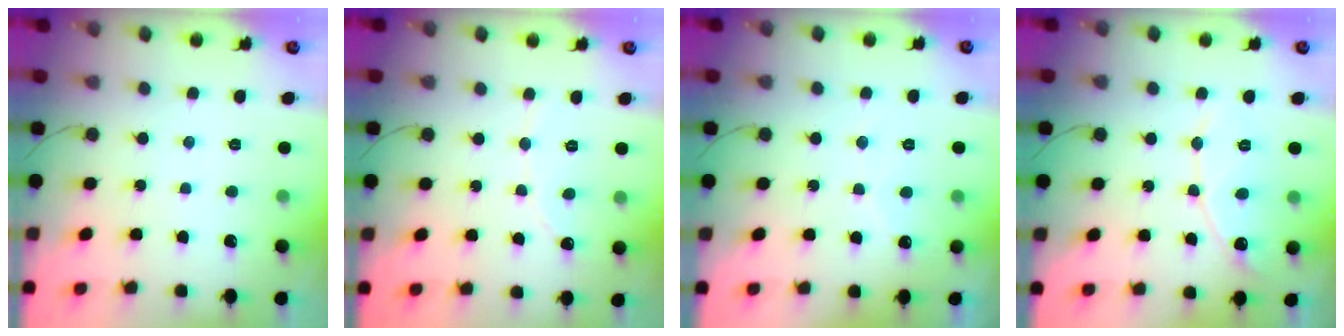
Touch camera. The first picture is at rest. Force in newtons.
{"total": 1.7, "press": 1.7, "slide": 0.1}
{"total": 2.8, "press": 2.8, "slide": 0.2}
{"total": 8.7, "press": 8.7, "slide": 0.9}